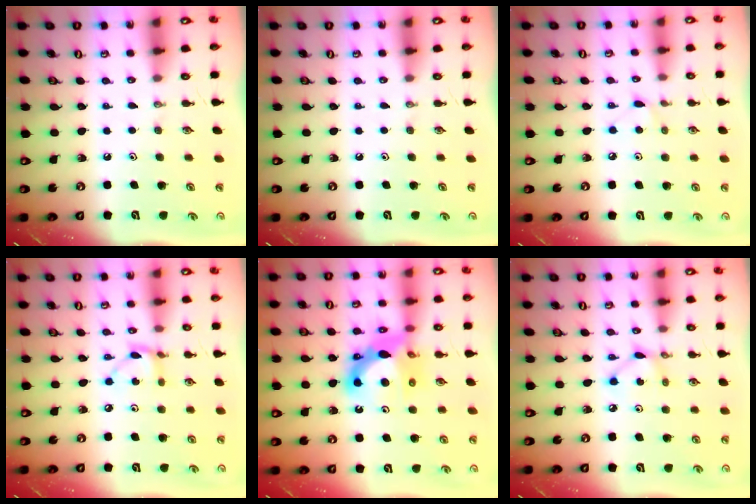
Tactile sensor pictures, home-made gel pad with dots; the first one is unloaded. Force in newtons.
{"total": 0.0}
{"total": 5.1, "press": 5.0, "slide": 0.7}
{"total": 5.1, "press": 5.1, "slide": 0.2}
{"total": 12.4, "press": 12.2, "slide": 2.4}
{"total": 4.0, "press": 4.0, "slide": 0.2}